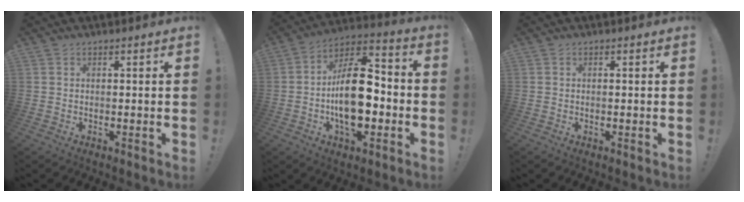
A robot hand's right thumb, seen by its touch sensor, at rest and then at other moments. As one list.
[{"total": 19.7, "force": [-3.7, 10.6, 16.1], "torque": [-0.272, 0.024, -0.057]}, {"total": 0.0}]